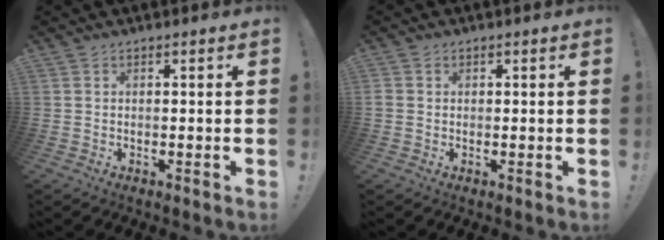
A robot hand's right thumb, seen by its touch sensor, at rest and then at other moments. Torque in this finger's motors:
{"motor_torque": [0.07, 0.15, -0.02, 0.05, 0.06]}